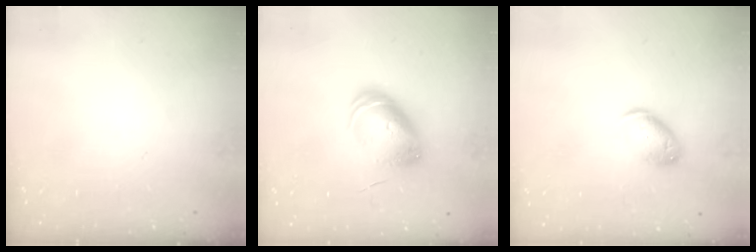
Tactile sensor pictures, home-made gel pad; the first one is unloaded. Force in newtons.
{"total": 9.4, "press": 9.4, "slide": 0.5}
{"total": 9.2, "press": 9.1, "slide": 1.1}